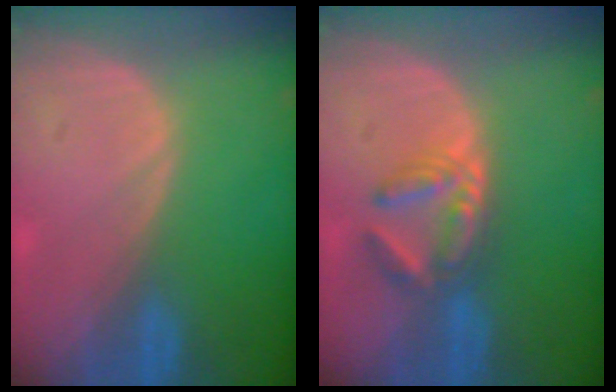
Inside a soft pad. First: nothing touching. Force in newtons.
{"total": 5.7, "press": 5.1, "slide": 2.6}